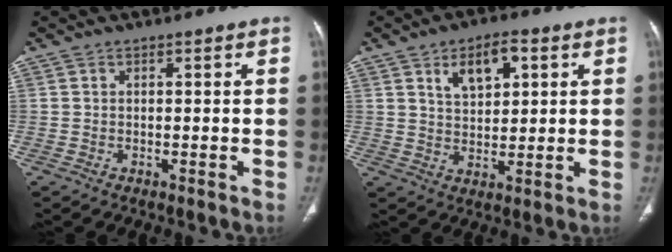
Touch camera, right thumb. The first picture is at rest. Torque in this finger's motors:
{"motor_torque": [0.03, 0.20, -0.16, 0.30, 0.23]}